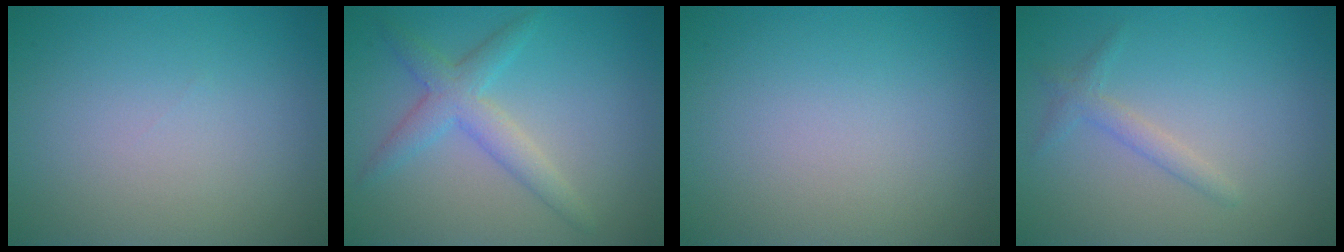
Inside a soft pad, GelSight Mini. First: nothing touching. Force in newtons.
{"total": 3.3, "press": 3.3, "slide": 0.3}
{"total": 0.0}
{"total": 1.4, "press": 1.4, "slide": 0.1}